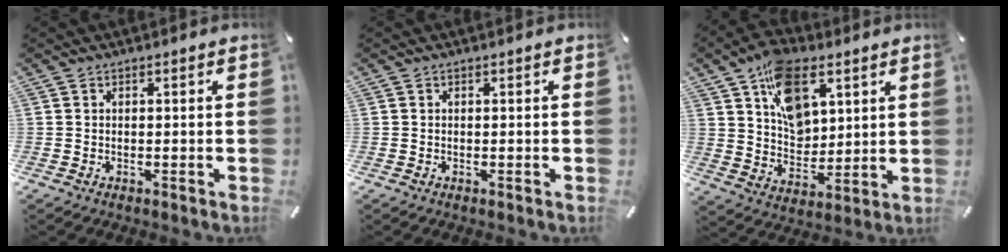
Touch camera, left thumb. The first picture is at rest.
{"total": 0.0}
{"total": 13.9, "force": [7.2, 9.1, 7.8], "torque": [-0.137, -0.021, 0.134]}